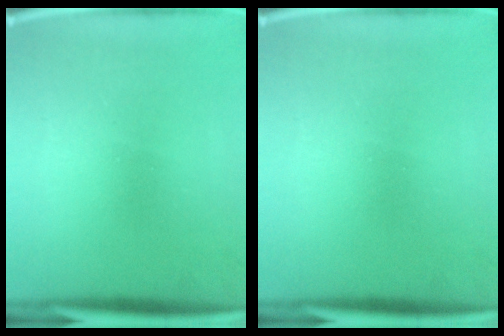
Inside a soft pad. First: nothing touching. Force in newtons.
{"total": 0.0}